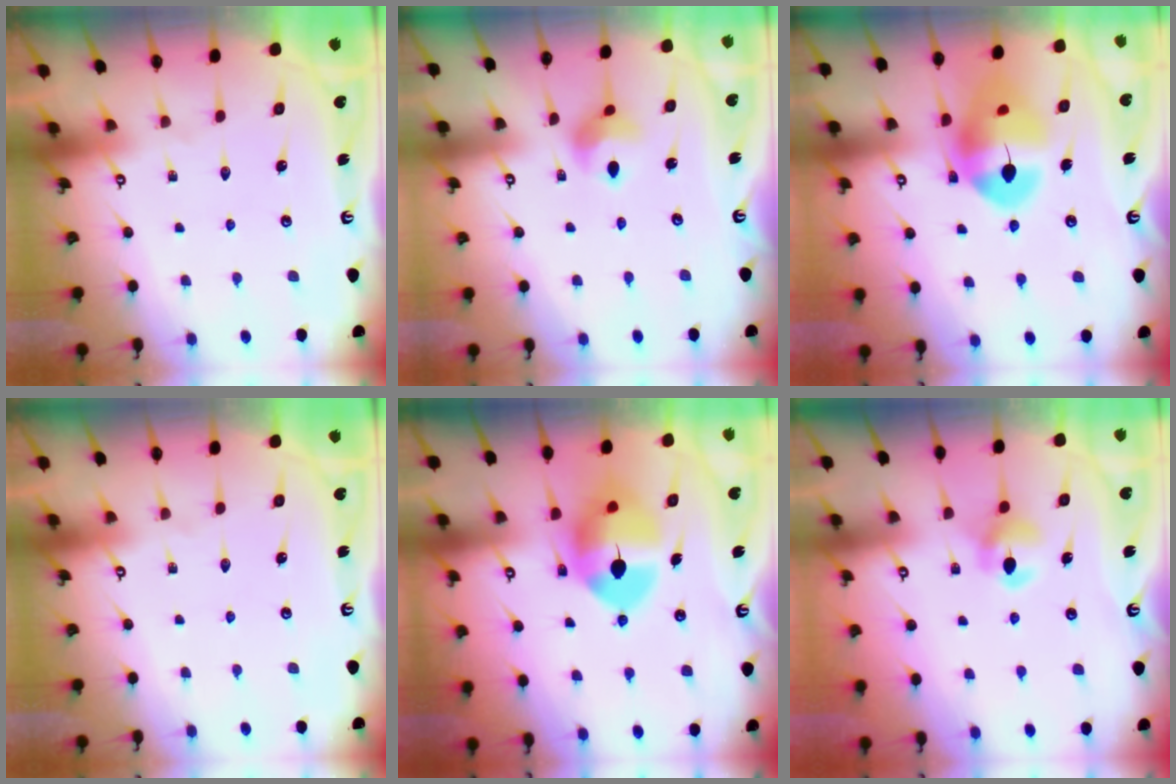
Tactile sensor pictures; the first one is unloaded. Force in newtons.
{"total": 7.3, "press": 7.3, "slide": 0.9}
{"total": 14.0, "press": 13.9, "slide": 1.5}
{"total": 0.0}
{"total": 12.2, "press": 12.1, "slide": 2.0}
{"total": 6.3, "press": 6.3, "slide": 0.4}